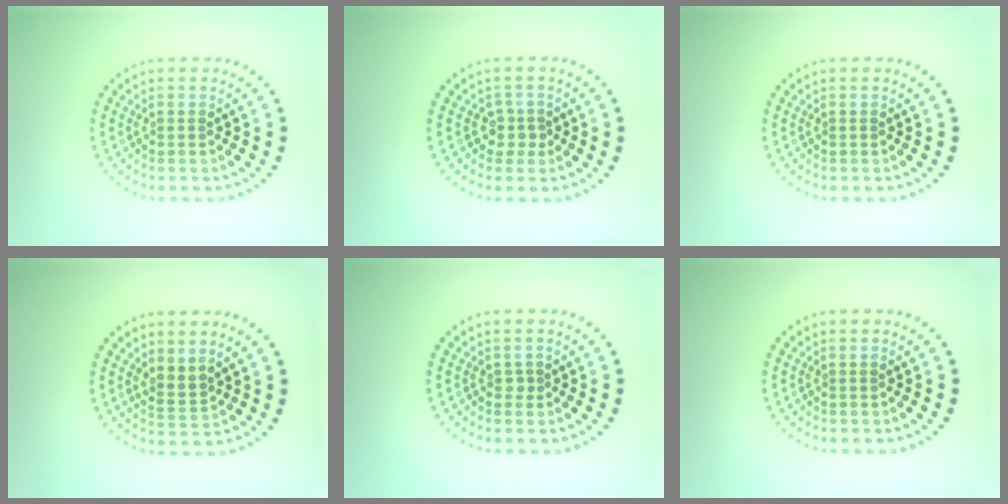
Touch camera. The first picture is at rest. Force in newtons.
{"total": 1.7, "press": 1.2, "slide": 1.1}
{"total": 0.0}
{"total": 2.0, "press": 1.5, "slide": 1.4}
{"total": 0.5, "press": 0.4, "slide": 0.3}
{"total": 0.0}